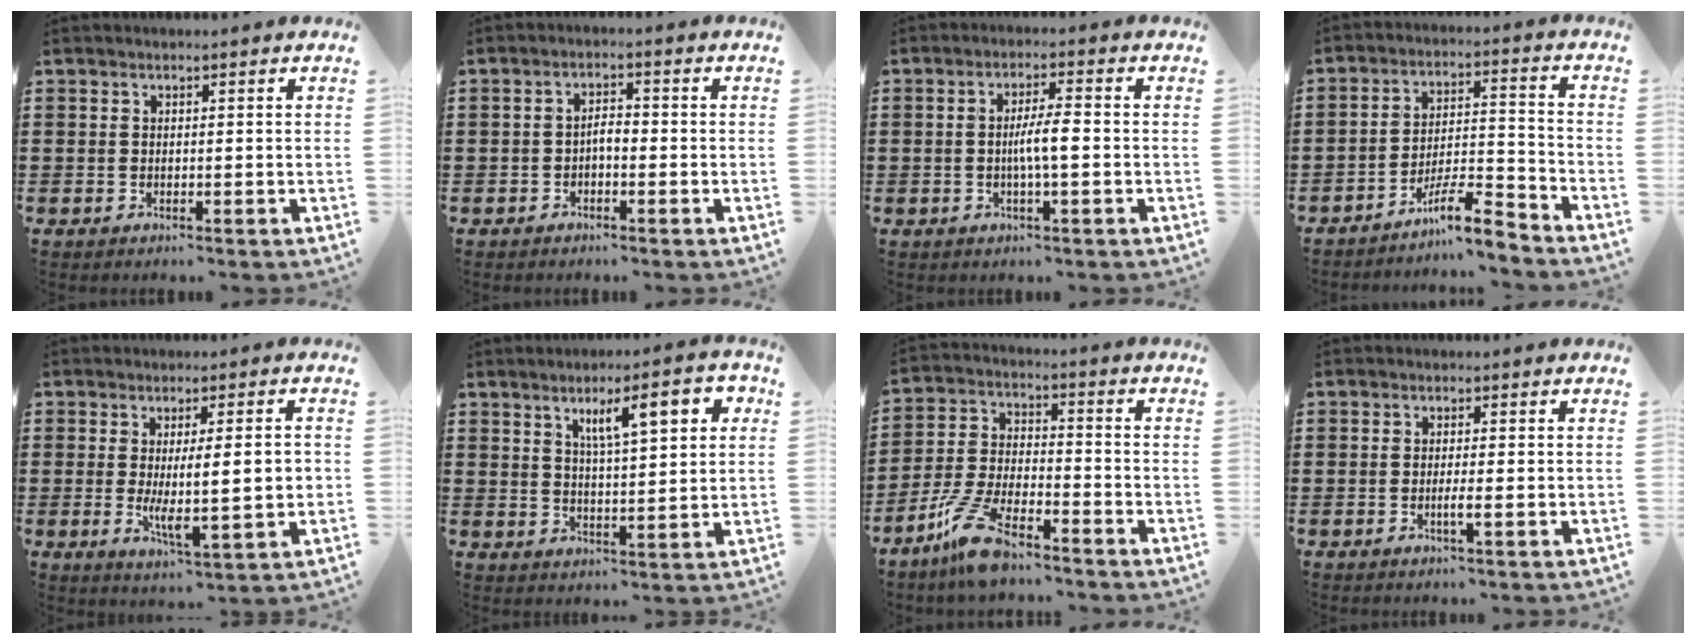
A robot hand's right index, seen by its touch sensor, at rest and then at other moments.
{"total": 2.2, "force": [-0.9, 0.9, 1.8], "torque": [-0.036, 0.004, -0.019]}
{"total": 4.5, "force": [-0.6, 0.6, 4.4], "torque": [-0.077, 0.001, -0.013]}
{"total": 8.3, "force": [-7.0, 1.2, 4.3], "torque": [-0.071, 0.012, -0.130]}
{"total": 8.4, "force": [0.1, 1.5, 8.3], "torque": [-0.135, -0.013, -0.003]}
{"total": 8.5, "force": [3.7, 2.3, 7.3], "torque": [-0.116, -0.002, 0.055]}
{"total": 9.2, "force": [-7.2, 2.0, 5.4], "torque": [-0.128, 0.003, -0.141]}
{"total": 2.1, "force": [-0.8, 0.0, 2.0], "torque": [-0.033, -0.004, -0.015]}